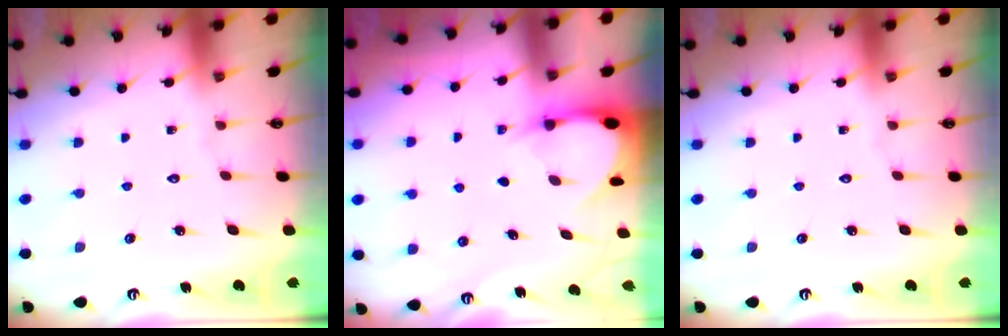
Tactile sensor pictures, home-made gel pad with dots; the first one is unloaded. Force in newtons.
{"total": 2.9, "press": 2.9, "slide": 0.4}
{"total": 0.0}